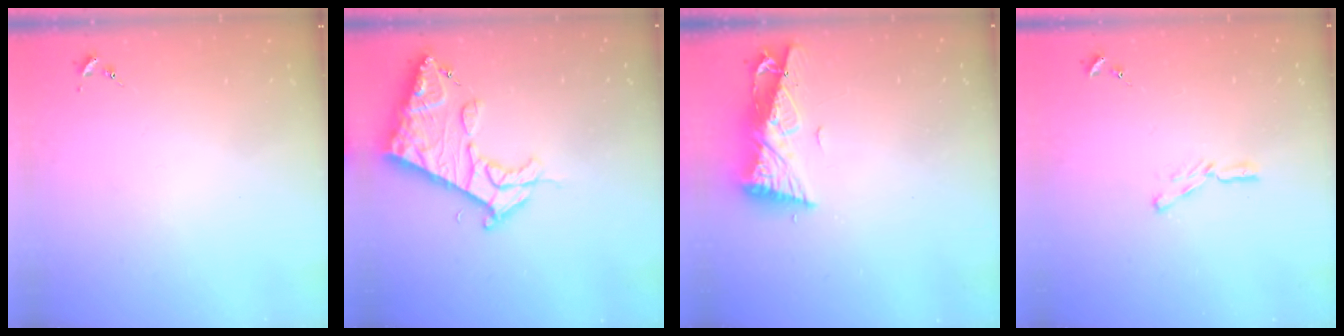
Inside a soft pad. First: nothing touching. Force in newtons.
{"total": 15.7, "press": 15.6, "slide": 1.7}
{"total": 10.1, "press": 10.0, "slide": 1.4}
{"total": 4.7, "press": 4.7, "slide": 0.3}